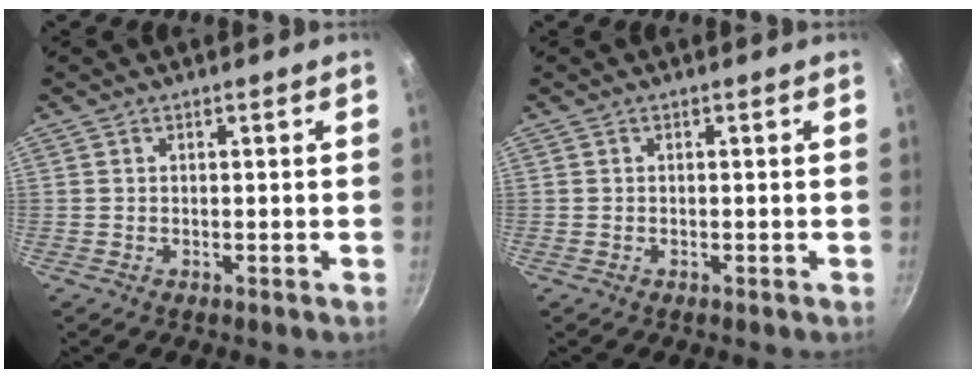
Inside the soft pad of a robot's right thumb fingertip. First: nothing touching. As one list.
[{"total": 0.0}]